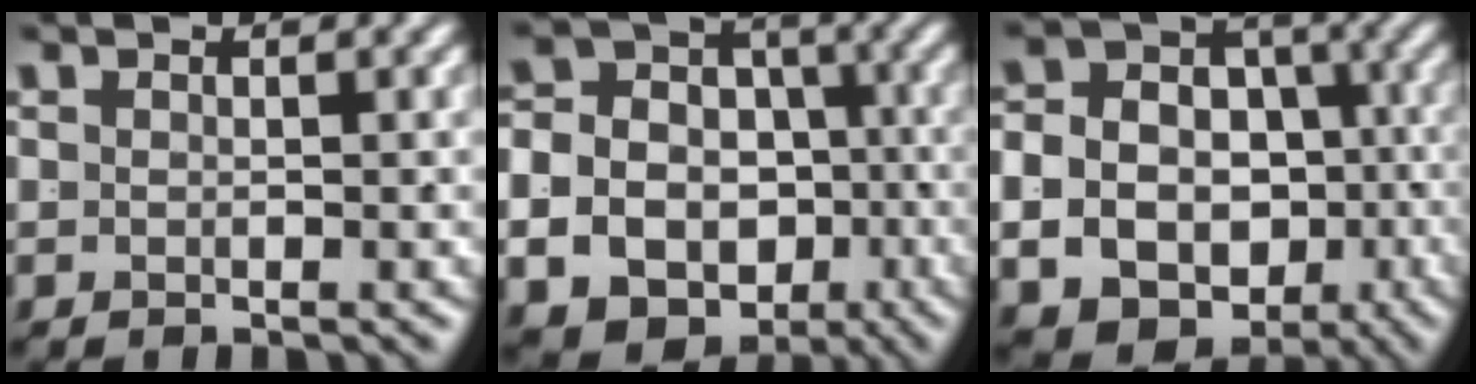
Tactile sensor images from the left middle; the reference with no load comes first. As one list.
[{"total": 15.2, "force": [-5.1, 13.0, 6.0], "torque": [-0.127, -0.061, -0.081]}, {"total": 14.7, "force": [-4.9, 12.4, 6.1], "torque": [-0.124, -0.059, -0.073]}]